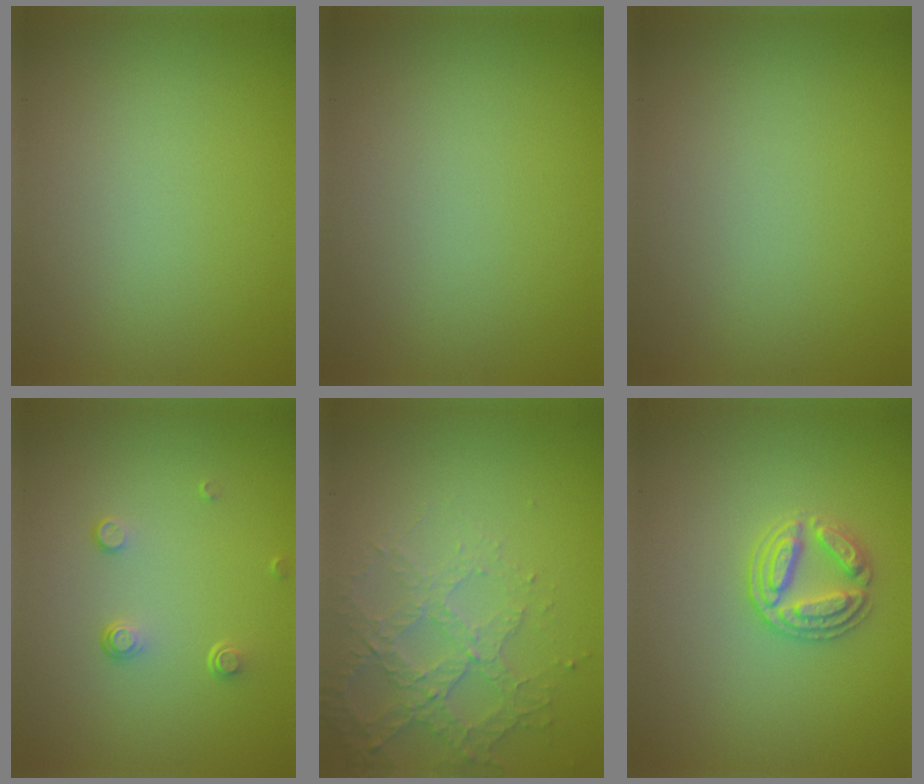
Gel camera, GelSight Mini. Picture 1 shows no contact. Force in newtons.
{"total": 0.0}
{"total": 0.0}
{"total": 1.4, "press": 0.8, "slide": 1.2}
{"total": 4.2, "press": 3.1, "slide": 2.9}
{"total": 2.7, "press": 2.6, "slide": 0.7}